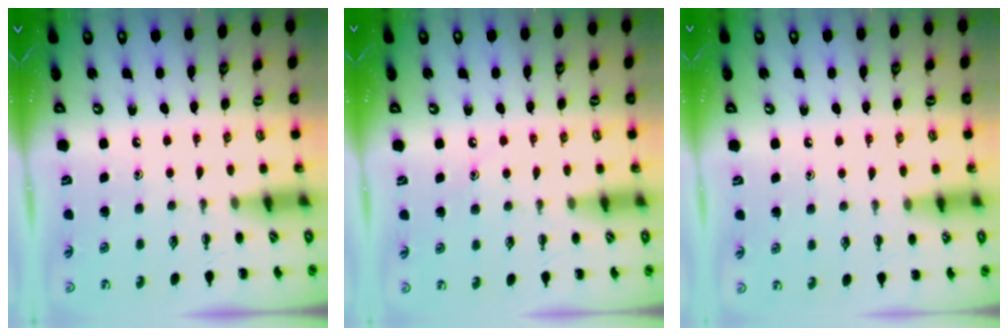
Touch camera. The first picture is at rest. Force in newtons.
{"total": 6.8, "press": 6.6, "slide": 1.7}
{"total": 6.6, "press": 6.2, "slide": 2.2}